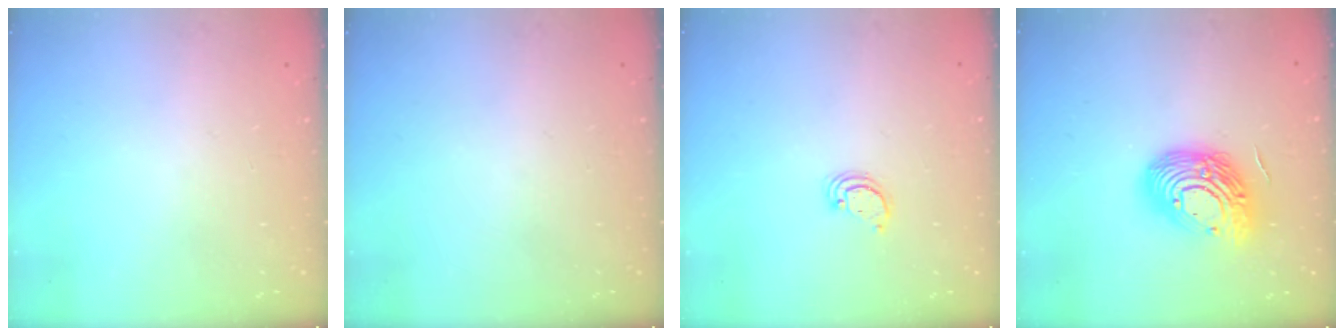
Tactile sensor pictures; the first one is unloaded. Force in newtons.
{"total": 0.0}
{"total": 2.6, "press": 2.6, "slide": 0.2}
{"total": 17.3, "press": 17.2, "slide": 1.2}